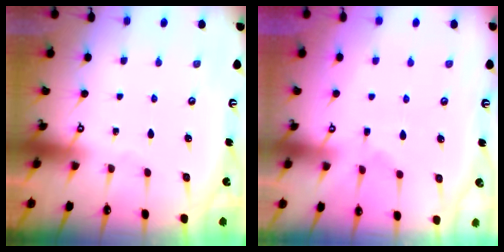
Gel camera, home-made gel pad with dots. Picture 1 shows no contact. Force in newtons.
{"total": 1.1, "press": 0.7, "slide": 0.9}